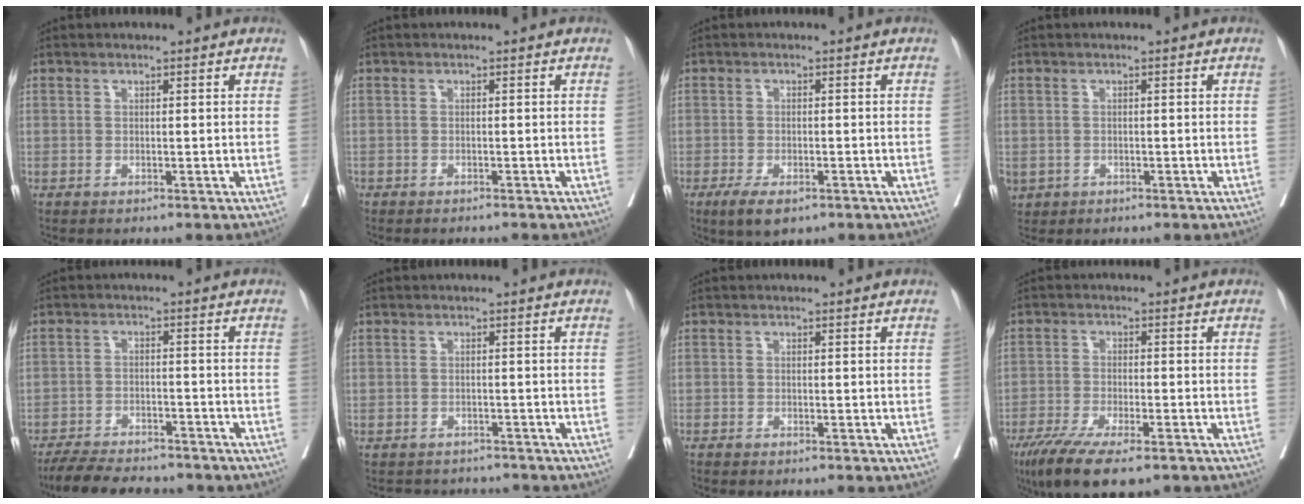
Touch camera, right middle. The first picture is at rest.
{"total": 1.6, "force": [-1.6, 0.3, 0.3], "torque": [-0.006, -0.002, -0.023]}
{"total": 4.6, "force": [-2.8, 1.7, 3.2], "torque": [-0.060, -0.009, -0.043]}
{"total": 3.0, "force": [-1.2, 2.6, 1.1], "torque": [-0.033, -0.006, -0.013]}
{"total": 12.4, "force": [-10.9, 3.1, 5.2], "torque": [-0.088, -0.007, -0.156]}
{"total": 4.3, "force": [-4.0, 1.3, -0.5], "torque": [0.007, 0.004, -0.055]}
{"total": 0.6, "force": [-0.6, -0.1, 0.1], "torque": [-0.008, -0.003, -0.013]}
{"total": 11.4, "force": [-8.0, 2.7, 7.7], "torque": [-0.124, -0.024, -0.128]}